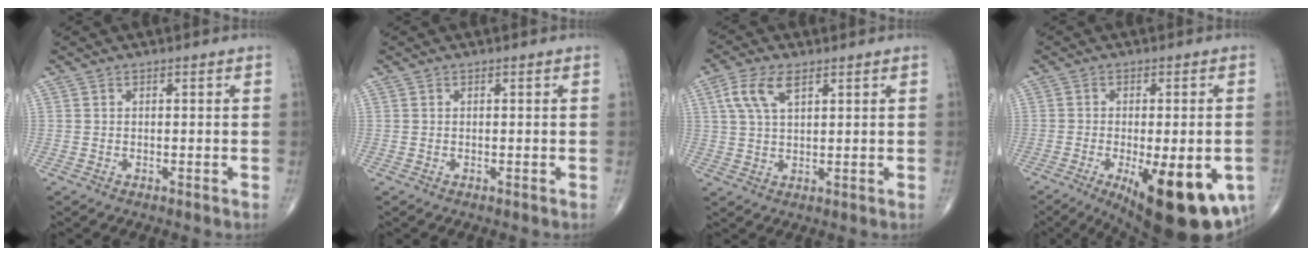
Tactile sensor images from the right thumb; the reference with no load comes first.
{"total": 0.0}
{"total": 6.6, "force": [3.0, 3.0, 5.1], "torque": [-0.108, 0.002, 0.058]}
{"total": 20.3, "force": [-7.5, 7.2, 17.5], "torque": [-0.198, -0.019, -0.090]}